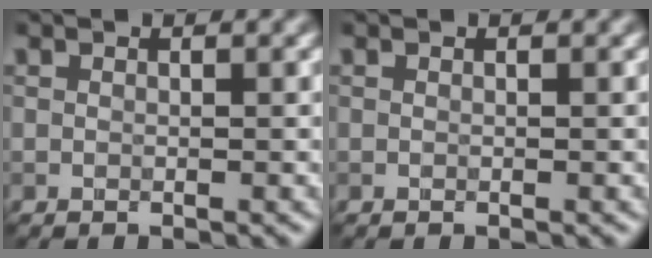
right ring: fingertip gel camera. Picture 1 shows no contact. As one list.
[{"total": 0.0}]